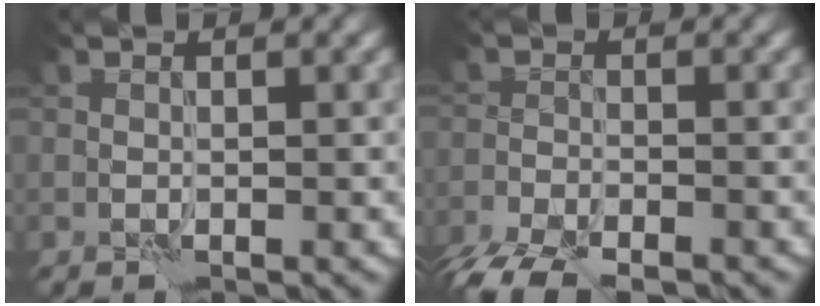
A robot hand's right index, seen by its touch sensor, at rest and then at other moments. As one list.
[{"total": 5.0, "force": [-4.2, 1.5, 2.1], "torque": [-0.031, -0.020, -0.081]}]